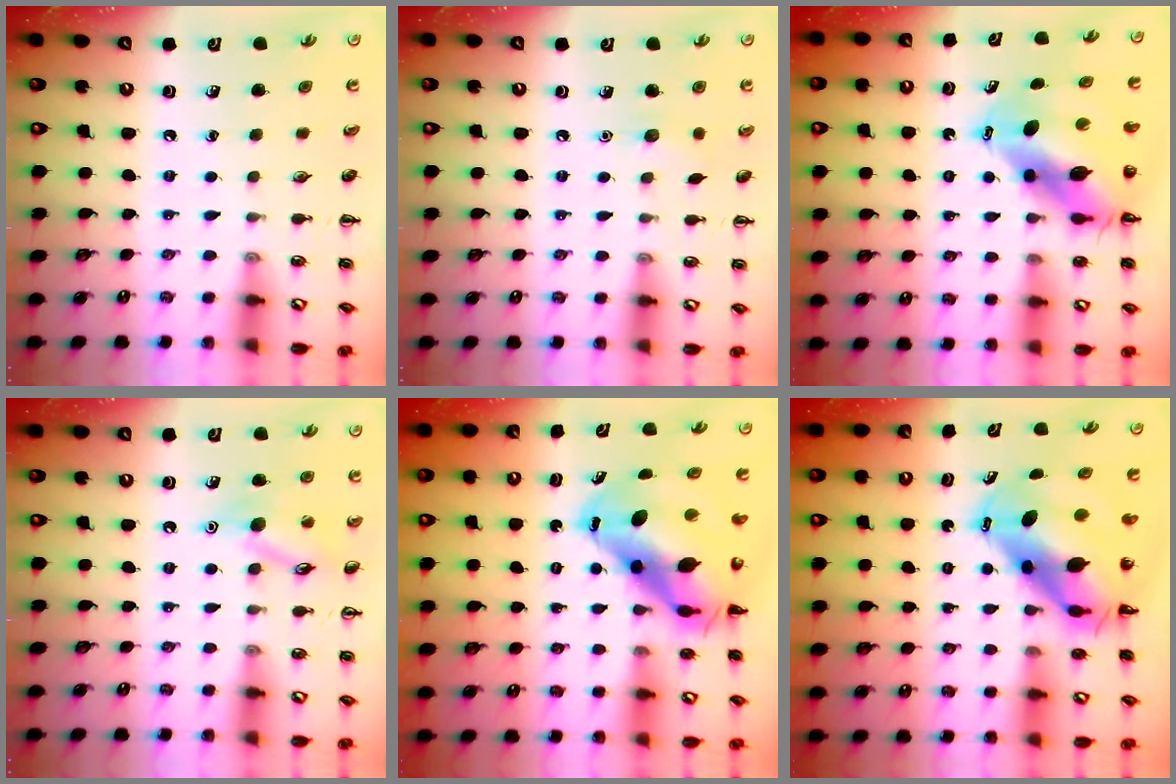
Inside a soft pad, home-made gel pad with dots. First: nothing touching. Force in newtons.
{"total": 4.8, "press": 4.6, "slide": 1.4}
{"total": 11.2, "press": 10.8, "slide": 3.1}
{"total": 10.6, "press": 10.6, "slide": 0.9}
{"total": 14.1, "press": 13.5, "slide": 4.0}
{"total": 11.1, "press": 10.7, "slide": 3.1}